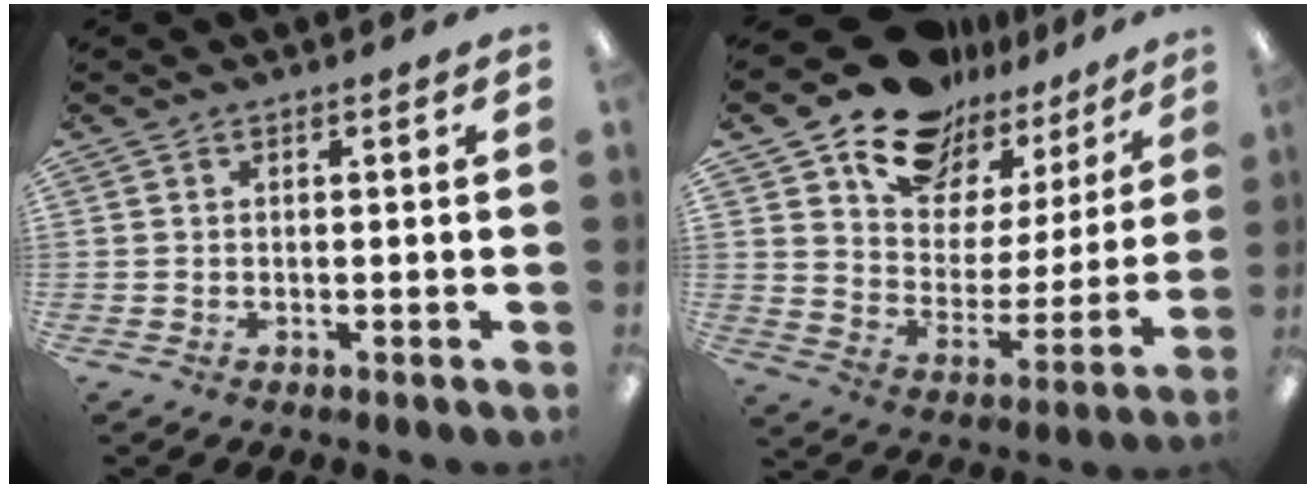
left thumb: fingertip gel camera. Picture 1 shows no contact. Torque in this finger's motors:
{"motor_torque": [0.60, 0.95, 1.12, -1.65, 0.06]}